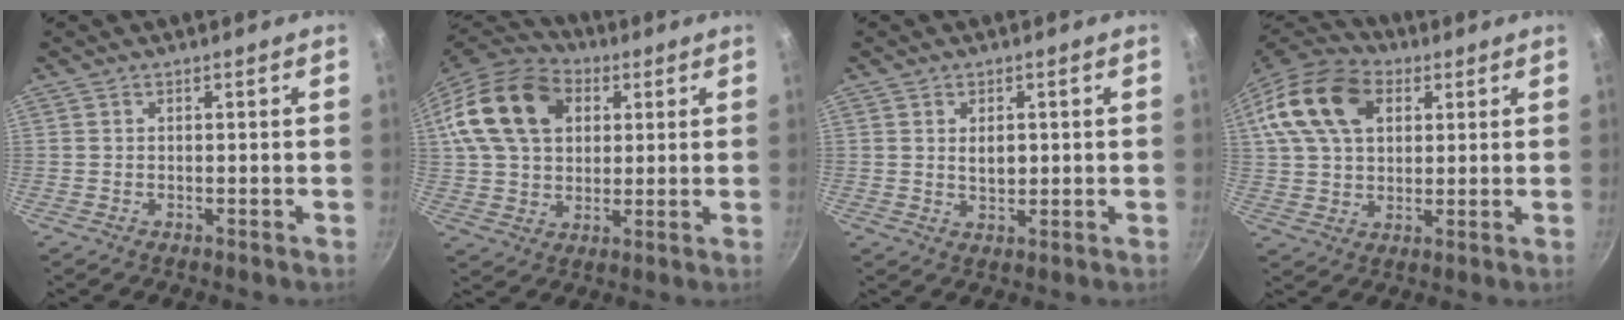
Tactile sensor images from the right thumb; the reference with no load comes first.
{"total": 20.3, "force": [6.0, 14.5, 12.8], "torque": [-0.224, 0.016, 0.099]}
{"total": 3.5, "force": [0.7, 2.2, 2.7], "torque": [-0.035, -0.006, 0.014]}
{"total": 18.1, "force": [6.2, 12.2, 11.8], "torque": [-0.214, 0.013, 0.102]}